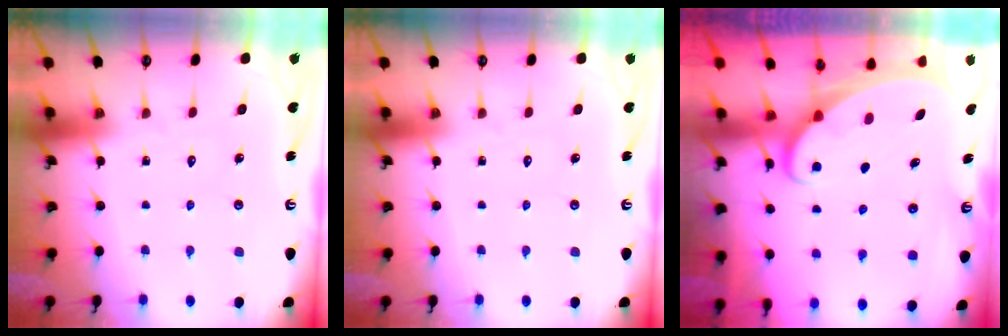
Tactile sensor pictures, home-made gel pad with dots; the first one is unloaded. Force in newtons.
{"total": 0.0}
{"total": 2.4, "press": 2.3, "slide": 0.3}